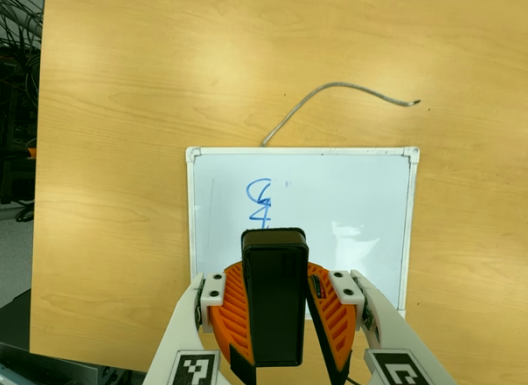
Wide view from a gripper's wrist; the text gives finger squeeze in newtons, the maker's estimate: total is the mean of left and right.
{"total": 9.4, "left": 9.3, "right": 9.5}